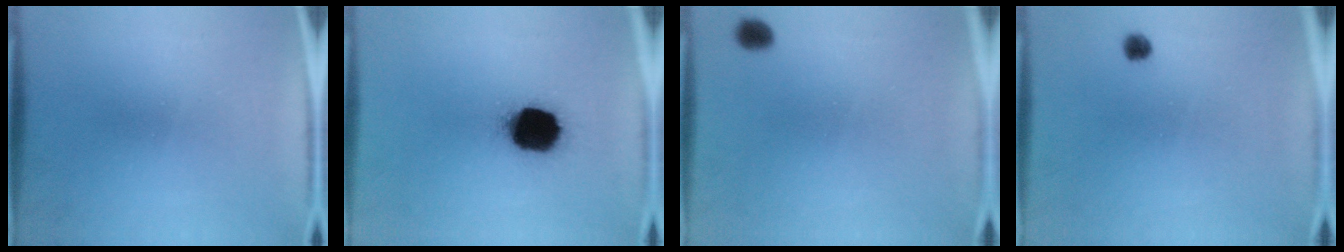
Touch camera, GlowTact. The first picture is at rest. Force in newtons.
{"total": 16.4}
{"total": 2.3}
{"total": 1.8}